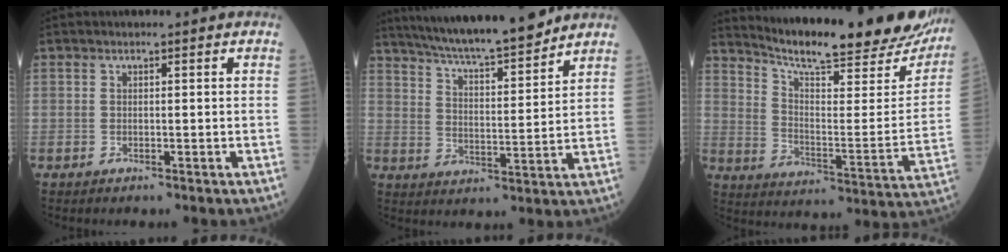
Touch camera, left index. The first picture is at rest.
{"total": 16.2, "force": [14.4, 1.0, 7.3], "torque": [-0.125, 0.004, 0.226]}
{"total": 26.8, "force": [23.9, 3.1, 11.7], "torque": [-0.183, -0.083, 0.313]}